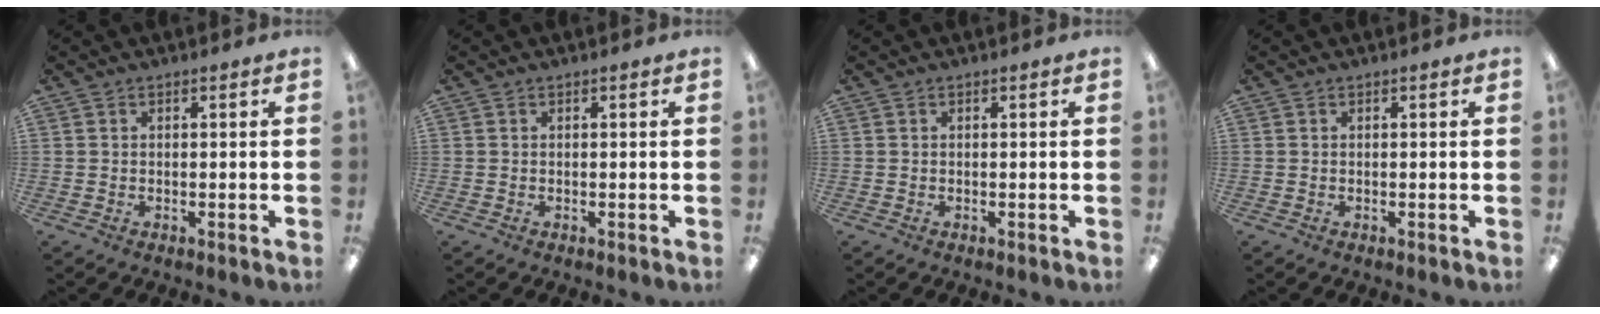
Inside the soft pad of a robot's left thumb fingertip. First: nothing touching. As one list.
[{"total": 0.0}, {"total": 0.0}, {"total": 0.0}]